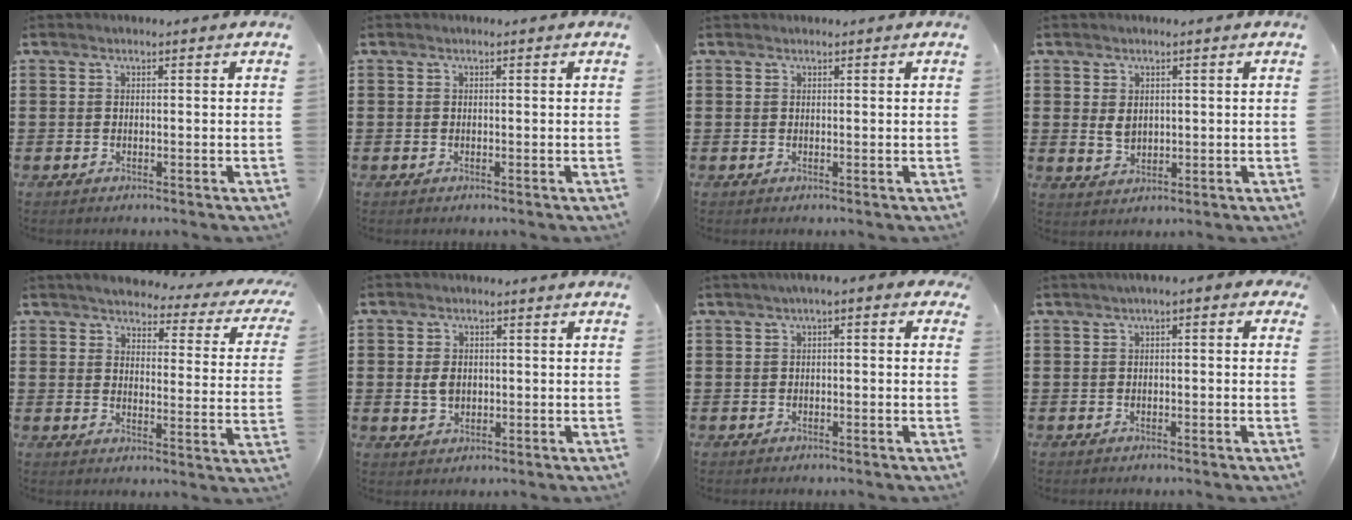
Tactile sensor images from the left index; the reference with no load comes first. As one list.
[{"total": 0.0}, {"total": 0.0}, {"total": 2.8, "force": [0.6, 2.0, 1.9], "torque": [-0.040, 0.008, 0.012]}, {"total": 3.8, "force": [3.5, 0.4, 1.2], "torque": [-0.046, -0.024, 0.056]}, {"total": 3.1, "force": [0.2, 2.2, 2.2], "torque": [-0.053, 0.004, 0.001]}, {"total": 1.7, "force": [-0.8, 0.8, 1.2], "torque": [-0.032, 0.004, -0.022]}, {"total": 1.5, "force": [-0.9, 0.8, 1.0], "torque": [-0.022, 0.007, -0.020]}]